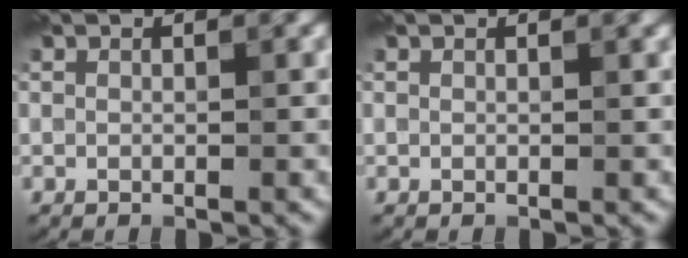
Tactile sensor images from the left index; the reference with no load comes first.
{"total": 0.7, "force": [0.4, 0.2, 0.5], "torque": [-0.002, 0.005, 0.005]}